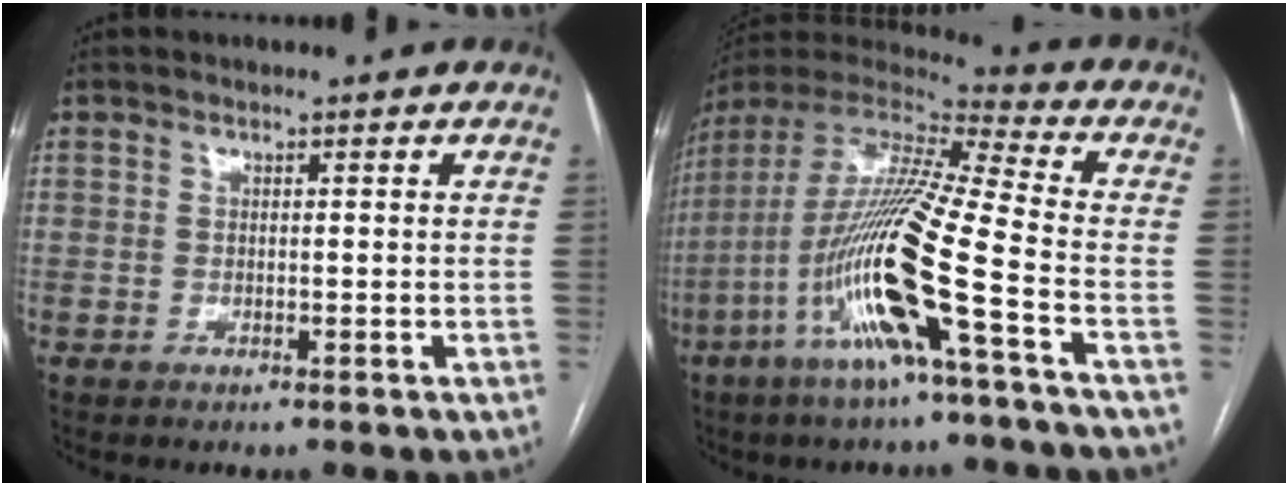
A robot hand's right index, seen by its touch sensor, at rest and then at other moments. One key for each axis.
{"total": 19.9, "fx": -7.0, "fy": 0.1, "fz": 18.6, "tx": -0.393, "ty": -0.019, "tz": -0.144}